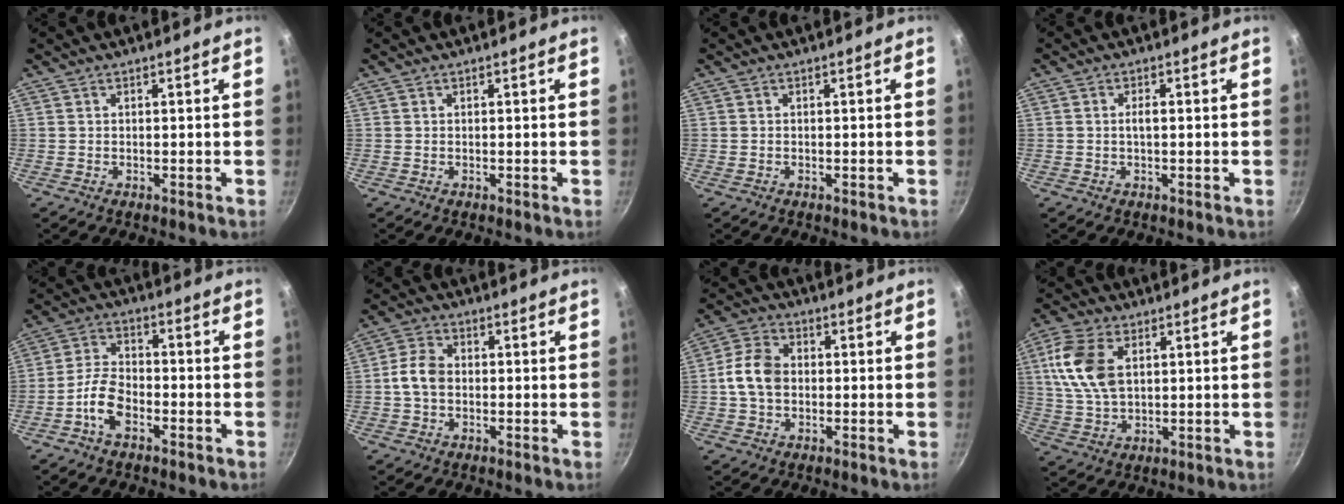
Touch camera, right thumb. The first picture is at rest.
{"total": 0.0}
{"total": 0.0}
{"total": 1.6, "force": [0.0, 0.7, 1.5], "torque": [-0.028, 0.004, -0.002]}
{"total": 6.6, "force": [-3.1, 3.6, 4.6], "torque": [-0.084, 0.030, -0.065]}
{"total": 6.0, "force": [-0.4, 4.3, 4.1], "torque": [-0.070, 0.018, -0.016]}
{"total": 8.4, "force": [-0.2, 6.1, 5.7], "torque": [-0.096, 0.020, -0.013]}
{"total": 12.1, "force": [3.1, 7.3, 9.1], "torque": [-0.173, -0.002, 0.059]}